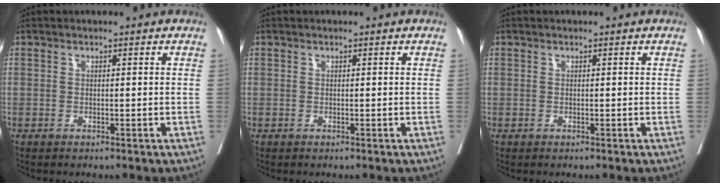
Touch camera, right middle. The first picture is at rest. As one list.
[{"total": 0.0}, {"total": 0.0}]